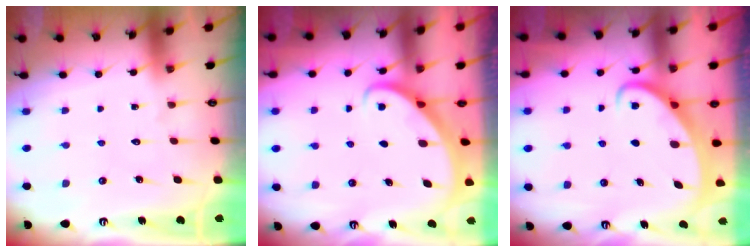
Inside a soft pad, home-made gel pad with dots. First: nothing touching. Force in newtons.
{"total": 2.8, "press": 2.8, "slide": 0.2}
{"total": 2.5, "press": 2.5, "slide": 0.3}